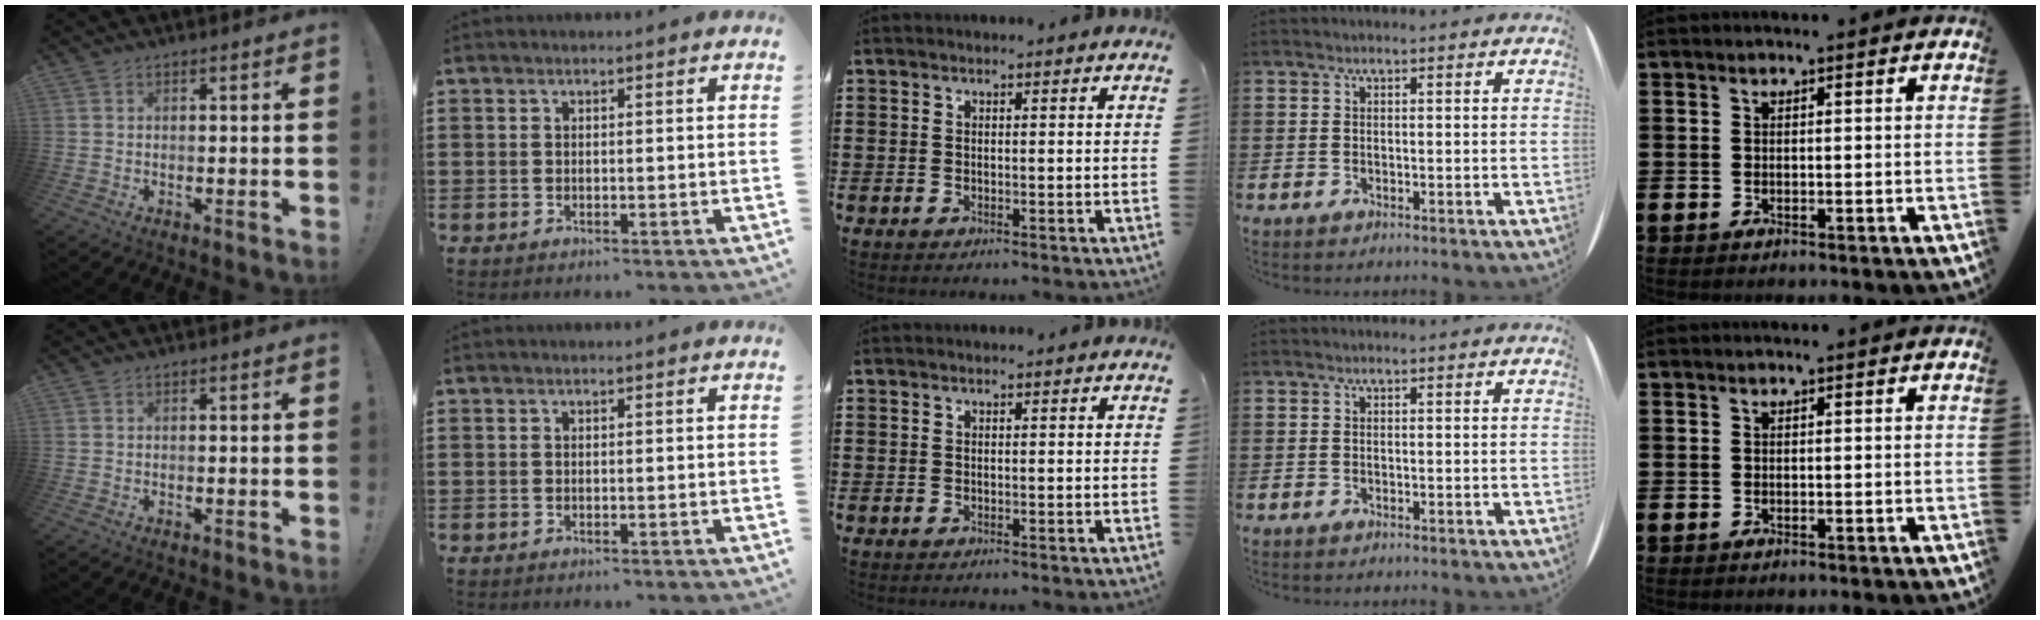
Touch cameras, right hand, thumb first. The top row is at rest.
{}